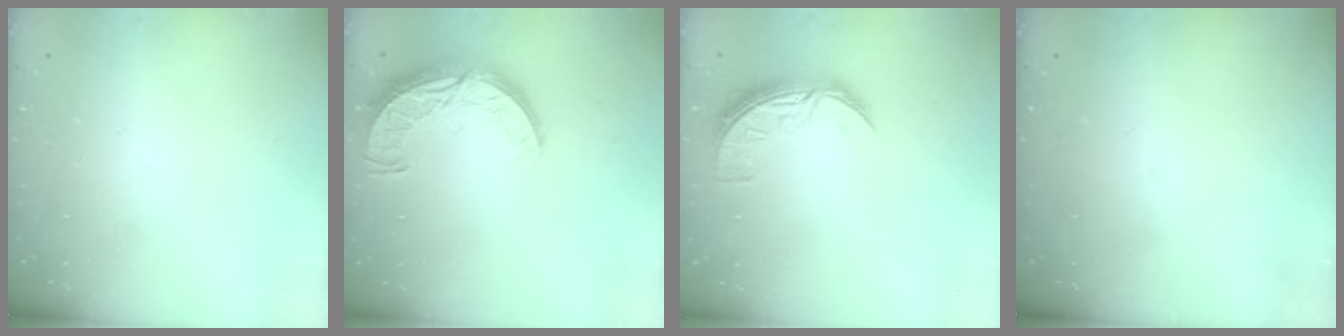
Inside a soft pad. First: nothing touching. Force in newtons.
{"total": 11.7, "press": 11.7, "slide": 0.9}
{"total": 9.0, "press": 9.0, "slide": 0.5}
{"total": 0.0}